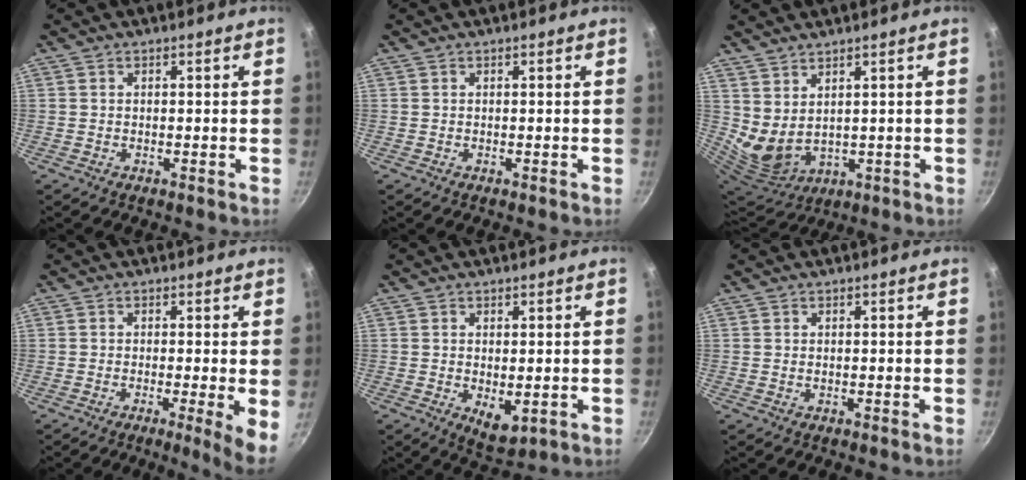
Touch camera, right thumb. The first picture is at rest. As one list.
[{"total": 0.0}, {"total": 7.1, "force": [3.2, 4.1, 4.9], "torque": [-0.082, -0.038, 0.083]}, {"total": 5.6, "force": [-0.8, 0.4, 5.5], "torque": [-0.071, -0.011, -0.011]}, {"total": 4.8, "force": [-0.2, 2.5, 4.1], "torque": [-0.053, -0.016, 0.005]}, {"total": 0.0}]